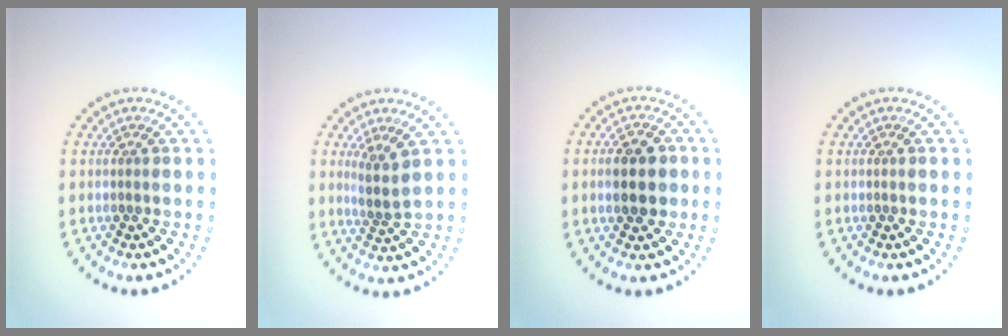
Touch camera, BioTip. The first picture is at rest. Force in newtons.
{"total": 2.4, "press": 1.9, "slide": 1.5}
{"total": 4.4, "press": 4.4, "slide": 0.2}
{"total": 0.0}